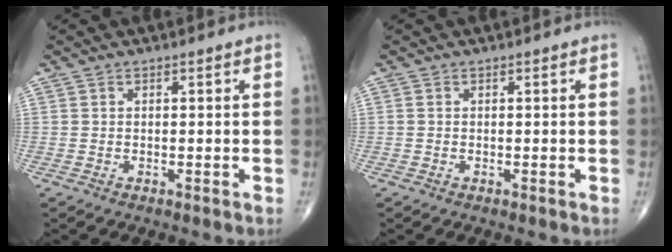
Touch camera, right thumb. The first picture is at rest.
{"total": 0.0}